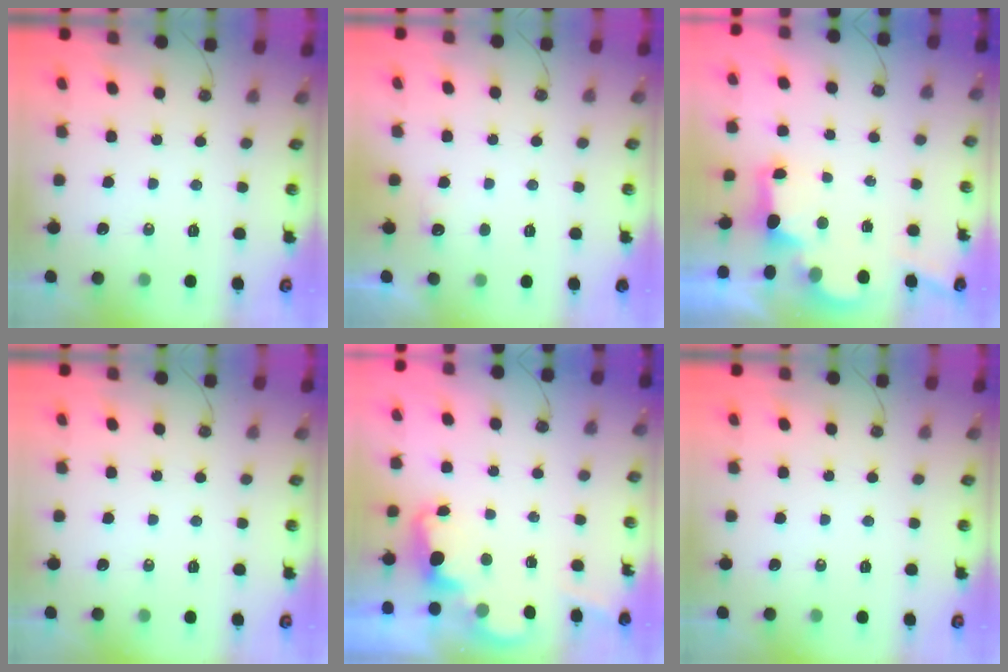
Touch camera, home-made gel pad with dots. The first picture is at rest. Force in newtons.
{"total": 3.5, "press": 3.3, "slide": 1.1}
{"total": 2.7, "press": 2.6, "slide": 0.7}
{"total": 0.0}
{"total": 2.5, "press": 2.4, "slide": 0.5}
{"total": 0.0}